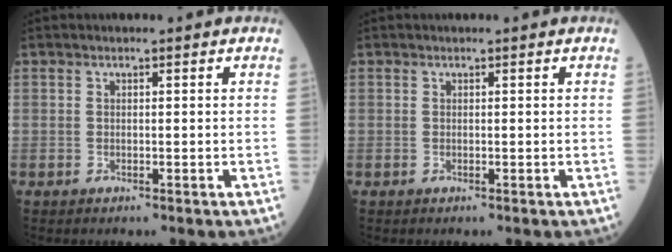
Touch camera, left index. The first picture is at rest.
{"total": 0.0}